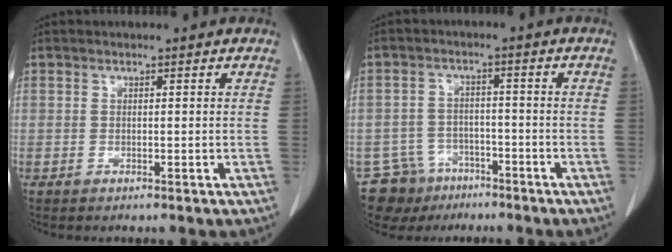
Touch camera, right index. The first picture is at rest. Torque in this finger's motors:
{"motor_torque": [-0.43, -0.03, -0.65, -0.21]}